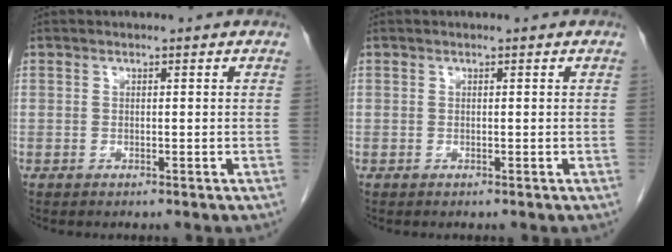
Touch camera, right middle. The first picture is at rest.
{"total": 0.0}